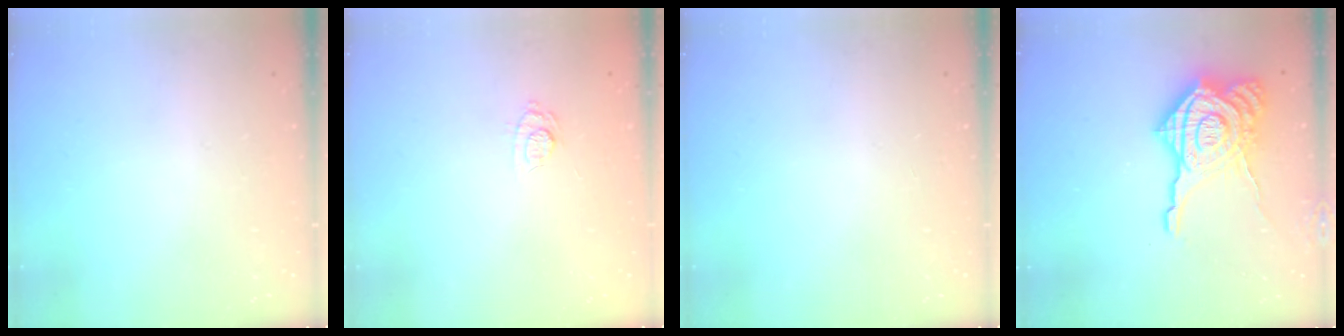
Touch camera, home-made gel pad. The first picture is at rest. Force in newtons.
{"total": 8.1, "press": 7.9, "slide": 1.4}
{"total": 0.0}
{"total": 20.6, "press": 20.5, "slide": 1.6}